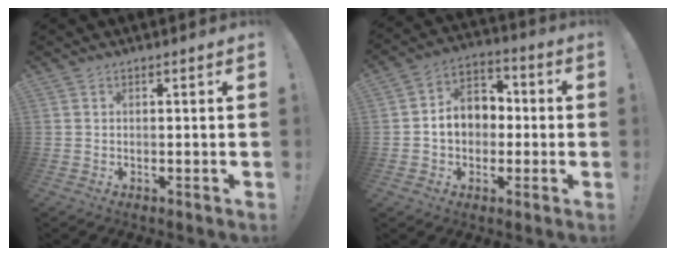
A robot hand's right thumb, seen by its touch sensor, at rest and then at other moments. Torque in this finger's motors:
{"motor_torque": [0.89, 1.00, 0.73, -0.17, 0.05]}